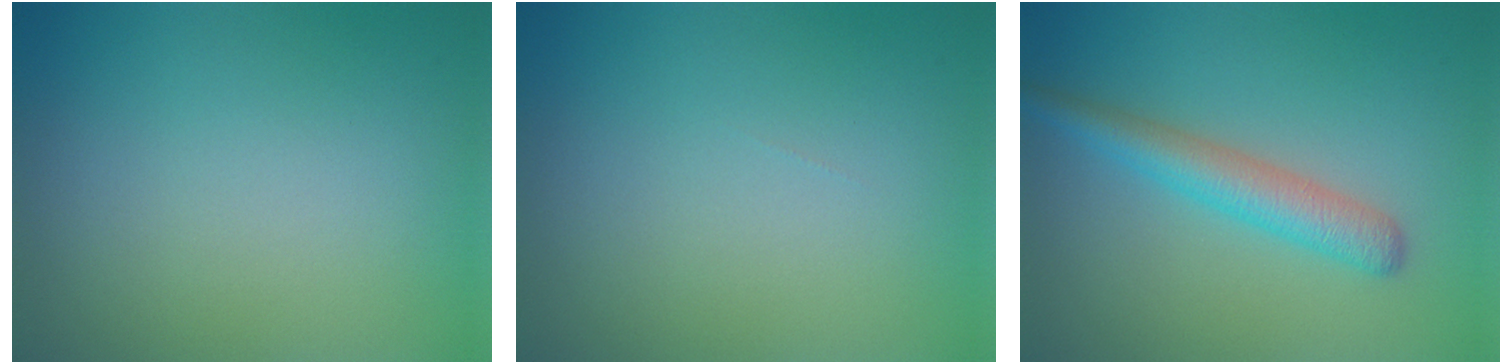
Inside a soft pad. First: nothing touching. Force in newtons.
{"total": 0.0}
{"total": 3.7, "press": 3.7, "slide": 0.1}